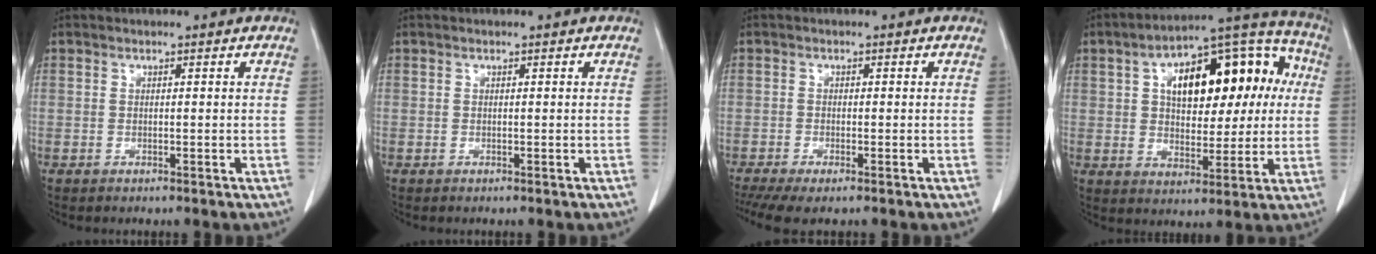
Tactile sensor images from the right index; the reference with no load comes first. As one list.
[{"total": 0.0}, {"total": 5.3, "force": [-3.9, 0.8, 3.5], "torque": [-0.058, -0.010, -0.065]}, {"total": 20.5, "force": [4.5, 10.0, 17.3], "torque": [-0.256, 0.055, 0.066]}]